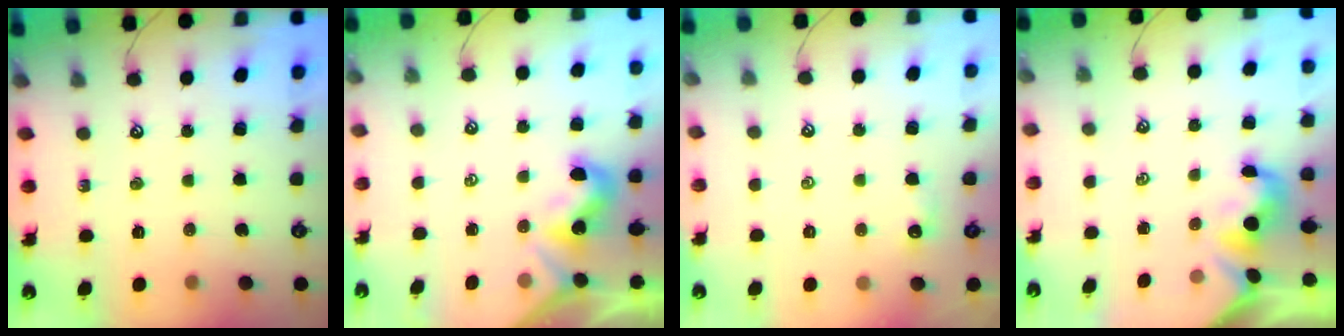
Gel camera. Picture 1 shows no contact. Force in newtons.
{"total": 1.8, "press": 1.7, "slide": 0.3}
{"total": 2.5, "press": 2.4, "slide": 0.4}
{"total": 1.1, "press": 1.0, "slide": 0.3}